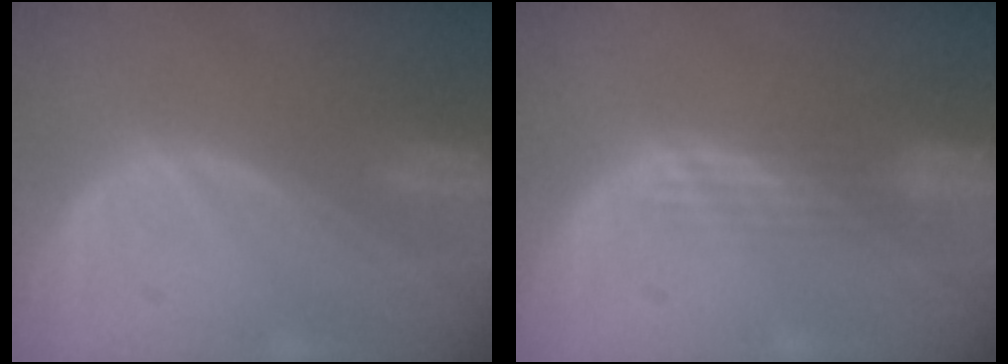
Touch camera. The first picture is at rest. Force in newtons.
{"total": 3.0, "press": 2.6, "slide": 1.4}